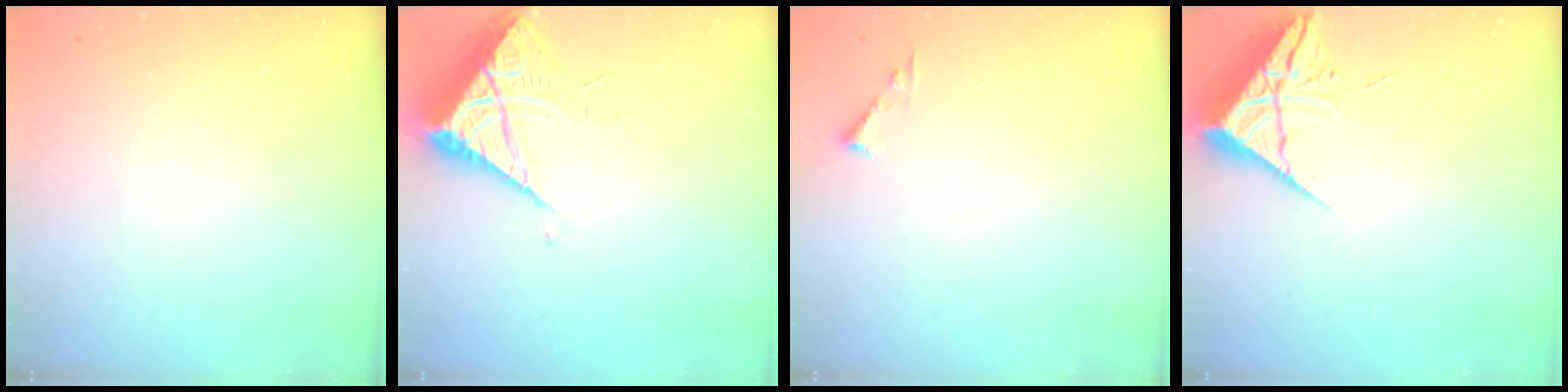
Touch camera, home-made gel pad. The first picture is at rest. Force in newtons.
{"total": 7.8, "press": 7.8, "slide": 0.8}
{"total": 3.6, "press": 3.6, "slide": 0.4}
{"total": 6.7, "press": 6.7, "slide": 0.5}